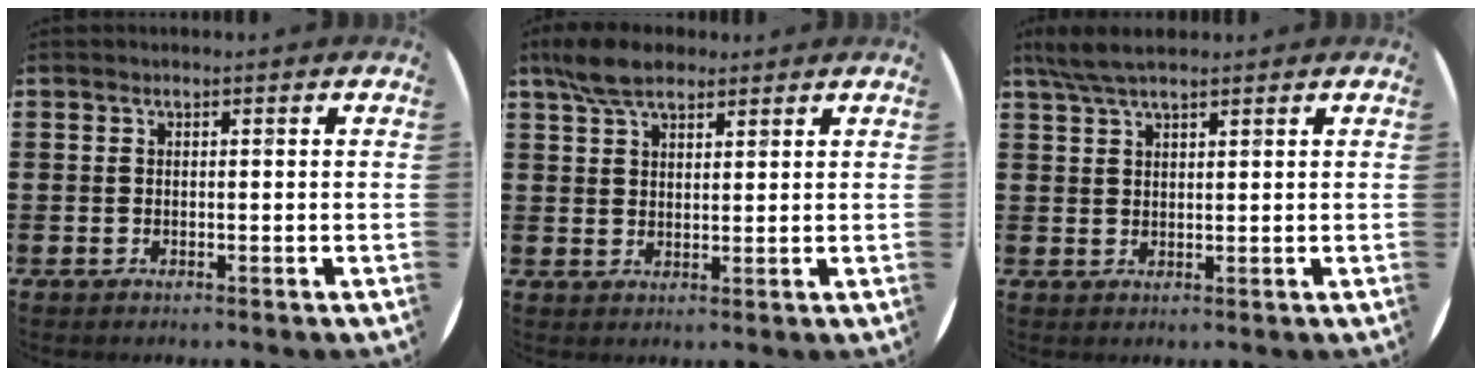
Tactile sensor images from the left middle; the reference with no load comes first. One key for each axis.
{"total": 5.9, "fx": 4.6, "fy": 2.6, "fz": 2.6, "tx": -0.064, "ty": 0.004, "tz": 0.088}
{"total": 4.2, "fx": 3.4, "fy": 0.8, "fz": 2.4, "tx": -0.055, "ty": 0.003, "tz": 0.062}